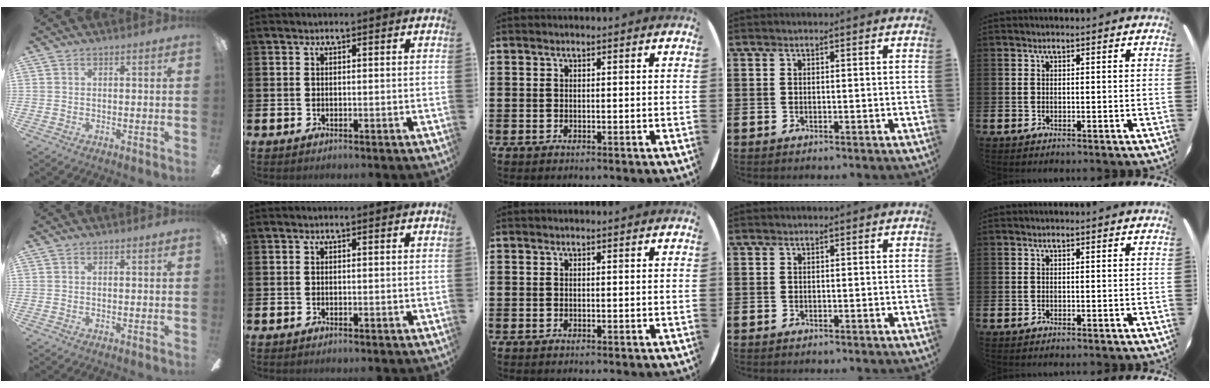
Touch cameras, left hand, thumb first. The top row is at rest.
{}